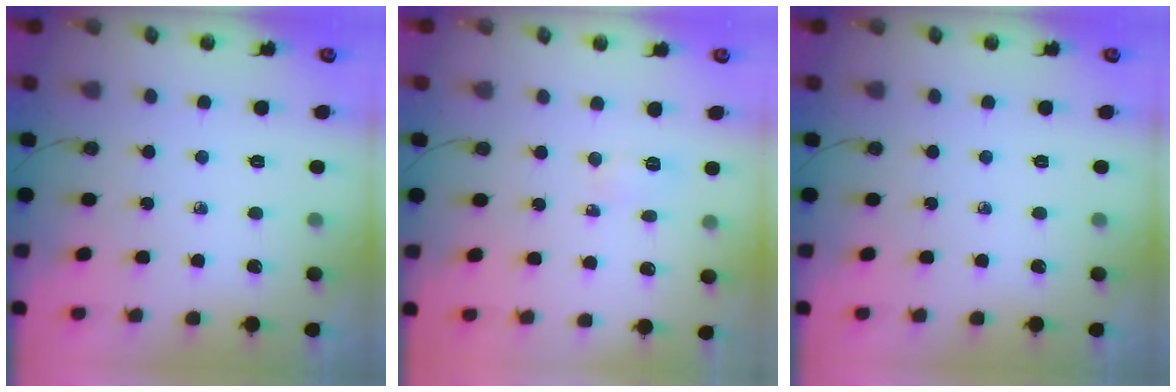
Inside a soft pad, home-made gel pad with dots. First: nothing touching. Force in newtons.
{"total": 2.6, "press": 2.5, "slide": 0.8}
{"total": 0.0}